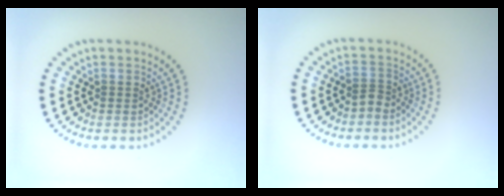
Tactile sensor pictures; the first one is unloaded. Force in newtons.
{"total": 1.1, "press": 0.8, "slide": 0.8}